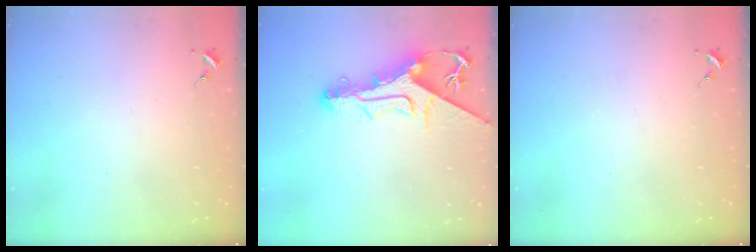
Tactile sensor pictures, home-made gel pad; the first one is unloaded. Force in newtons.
{"total": 13.4, "press": 13.4, "slide": 1.3}
{"total": 0.0}